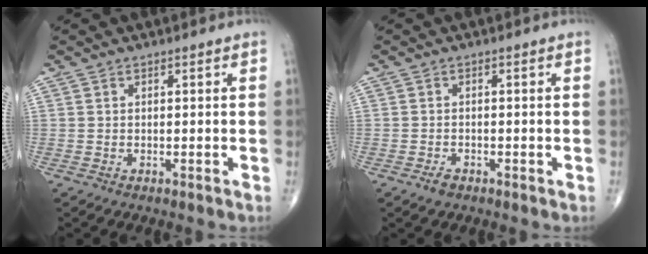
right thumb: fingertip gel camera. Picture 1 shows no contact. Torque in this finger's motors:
{"motor_torque": [-0.19, -0.04, -0.14, -0.11, -0.02]}